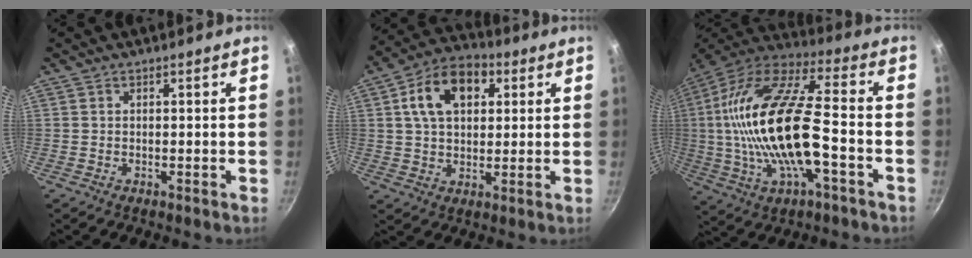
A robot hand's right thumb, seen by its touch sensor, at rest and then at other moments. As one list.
[{"total": 13.4, "force": [4.0, 8.9, 9.2], "torque": [-0.131, 0.014, 0.054]}, {"total": 25.0, "force": [-3.0, 9.8, 22.8], "torque": [-0.449, 0.026, -0.064]}]